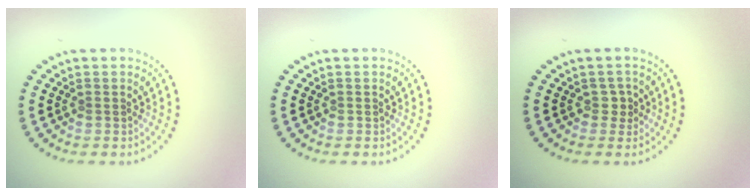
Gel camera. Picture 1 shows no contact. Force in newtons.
{"total": 0.0}
{"total": 1.0, "press": 0.9, "slide": 0.5}